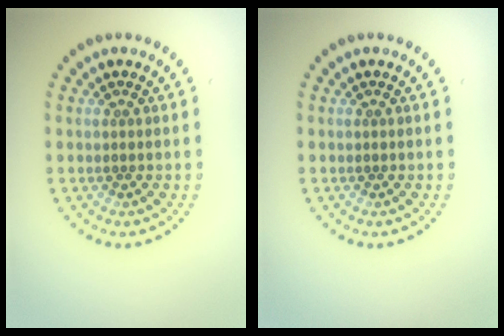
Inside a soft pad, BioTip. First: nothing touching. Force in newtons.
{"total": 0.0}